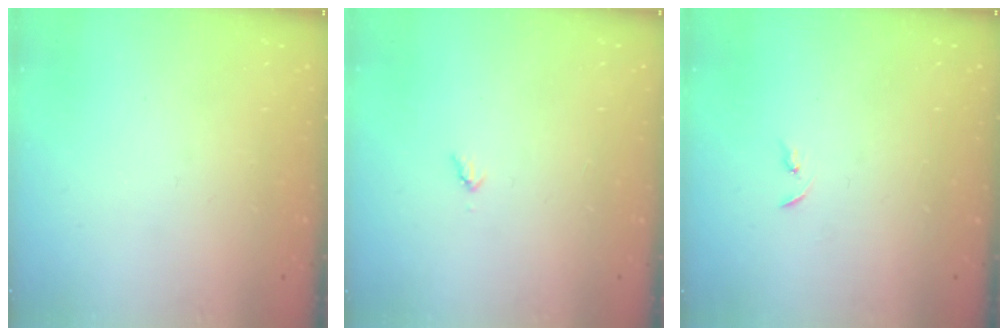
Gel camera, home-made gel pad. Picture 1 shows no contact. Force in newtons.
{"total": 3.0, "press": 3.0, "slide": 0.3}
{"total": 3.3, "press": 3.2, "slide": 0.4}